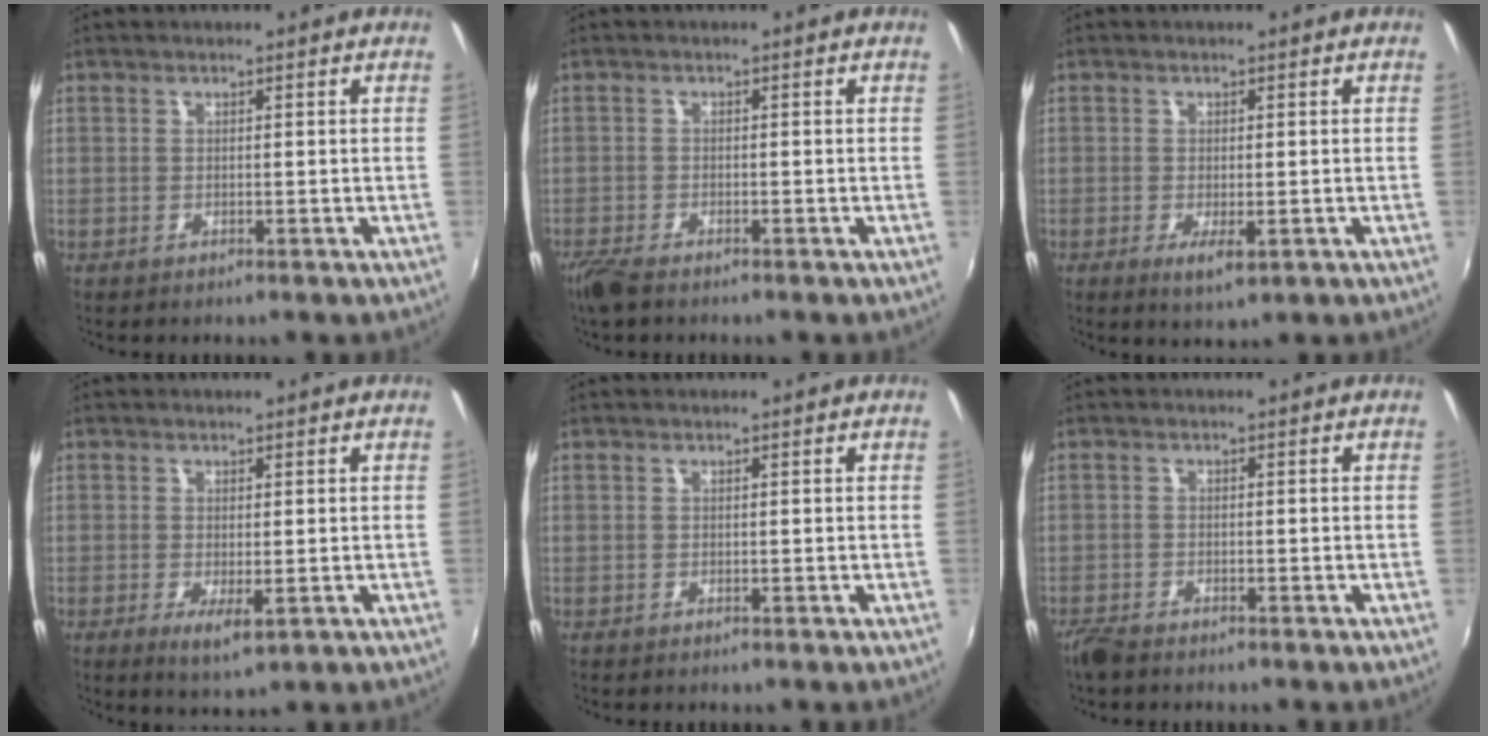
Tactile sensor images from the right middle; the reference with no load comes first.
{"total": 3.9, "force": [-3.1, 1.1, 2.1], "torque": [-0.056, -0.013, -0.062]}
{"total": 3.2, "force": [-1.0, 1.0, 2.9], "torque": [-0.054, -0.011, -0.012]}
{"total": 3.2, "force": [-0.6, 0.9, 3.0], "torque": [-0.053, -0.013, -0.006]}
{"total": 0.0}
{"total": 3.1, "force": [-2.7, 0.8, 1.2], "torque": [-0.036, -0.011, -0.056]}